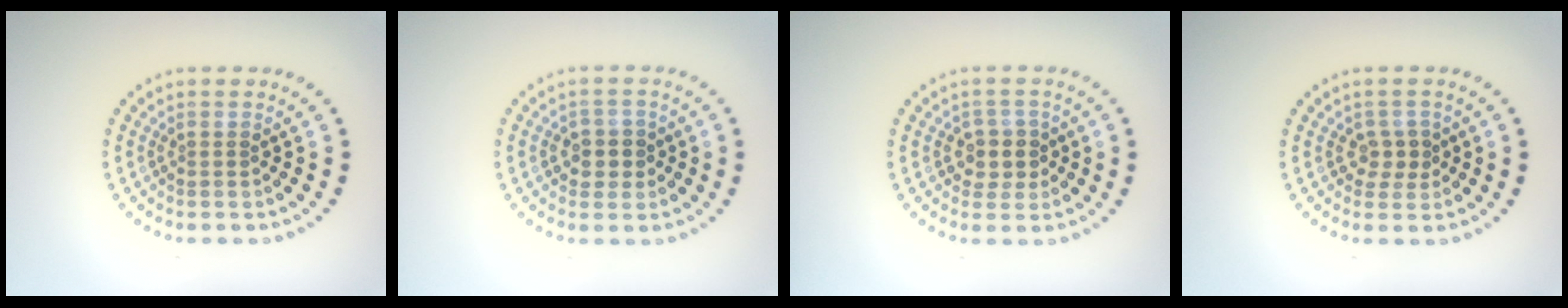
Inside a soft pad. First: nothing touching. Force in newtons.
{"total": 2.3, "press": 2.1, "slide": 0.8}
{"total": 2.3, "press": 2.1, "slide": 1.0}
{"total": 1.8, "press": 1.7, "slide": 0.7}